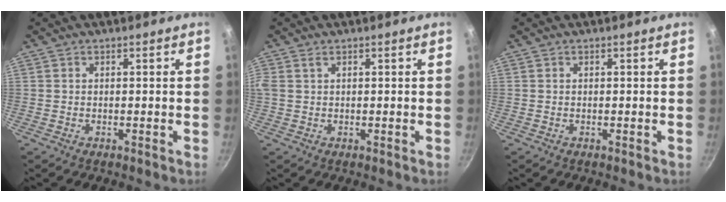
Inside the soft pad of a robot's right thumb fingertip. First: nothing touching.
{"total": 1.2, "force": [0.7, 0.7, 0.8], "torque": [-0.018, 0.003, 0.016]}
{"total": 0.0}